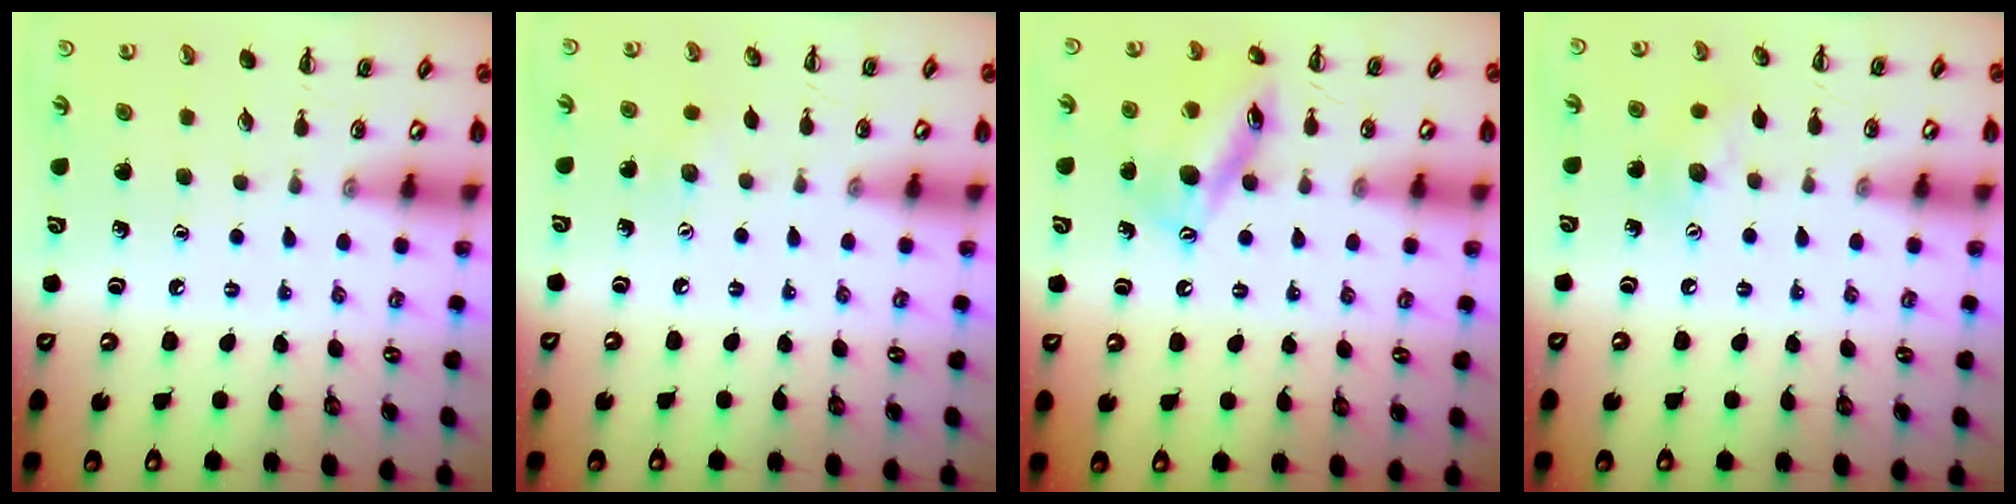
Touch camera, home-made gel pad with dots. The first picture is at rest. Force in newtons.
{"total": 3.4, "press": 3.3, "slide": 0.8}
{"total": 14.2, "press": 14.0, "slide": 2.6}
{"total": 7.7, "press": 7.7, "slide": 1.1}